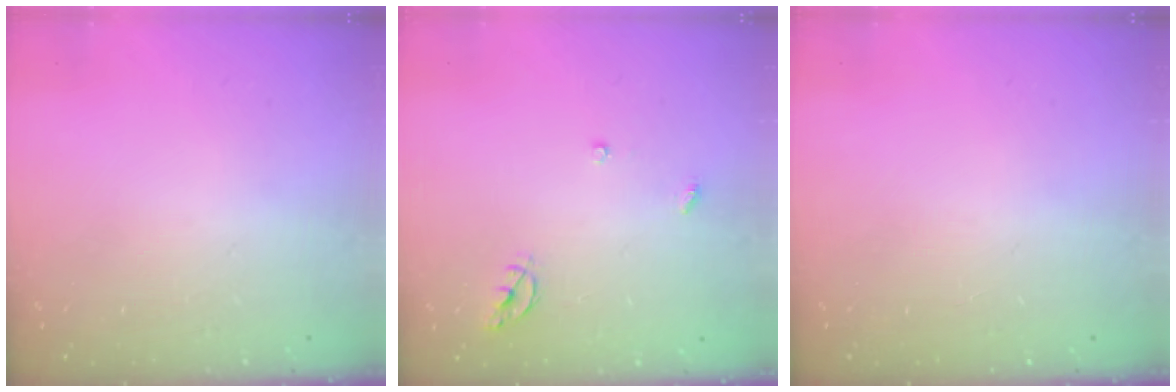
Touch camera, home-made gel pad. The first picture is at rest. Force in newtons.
{"total": 5.5, "press": 5.5, "slide": 0.6}
{"total": 0.0}